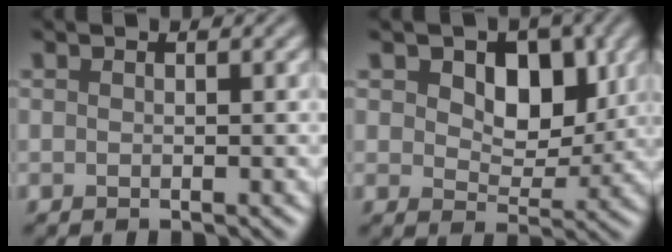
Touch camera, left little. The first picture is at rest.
{"total": 5.5, "force": [1.7, 3.6, 3.9], "torque": [-0.063, -0.012, 0.013]}